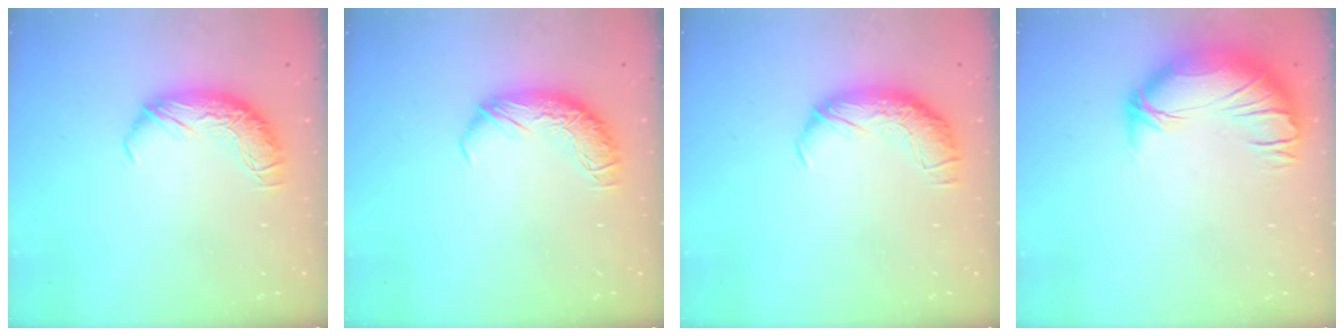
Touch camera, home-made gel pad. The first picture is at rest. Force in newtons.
{"total": 0.0}
{"total": 1.7, "press": 0.6, "slide": 1.6}
{"total": 2.1, "press": 0.9, "slide": 2.0}